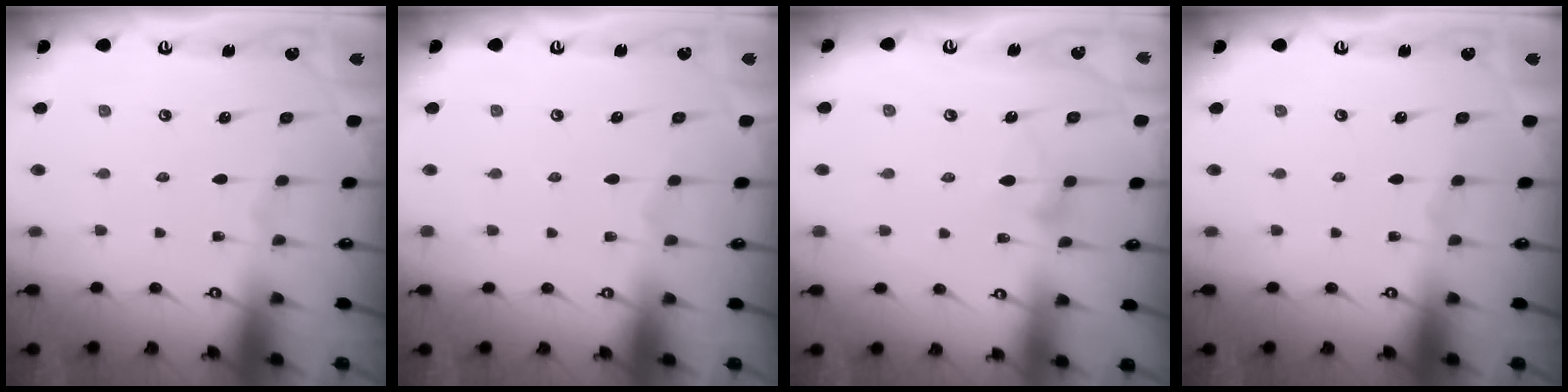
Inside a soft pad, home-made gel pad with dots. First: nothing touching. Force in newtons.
{"total": 3.8, "press": 3.8, "slide": 0.1}
{"total": 8.3, "press": 8.3, "slide": 0.5}
{"total": 0.0}